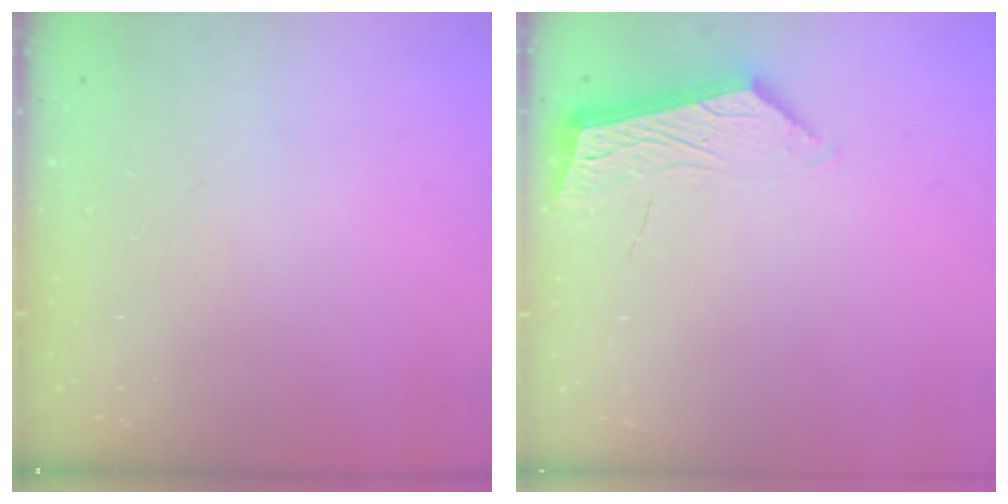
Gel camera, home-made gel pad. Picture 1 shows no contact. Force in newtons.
{"total": 4.8, "press": 4.8, "slide": 0.5}